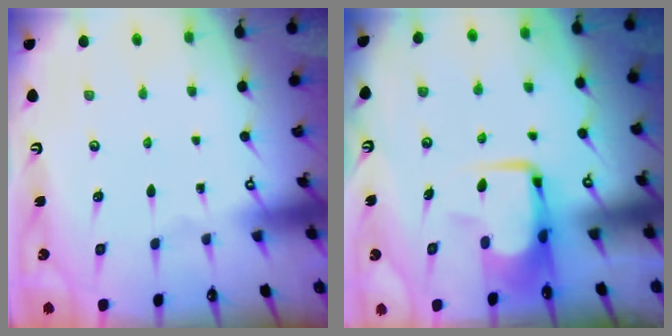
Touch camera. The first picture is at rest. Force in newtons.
{"total": 7.1, "press": 7.0, "slide": 1.4}